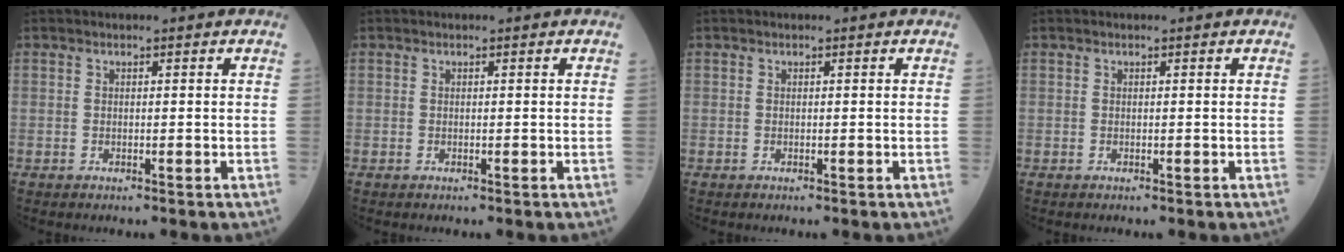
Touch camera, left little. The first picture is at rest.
{"total": 0.0}
{"total": 0.0}
{"total": 0.0}